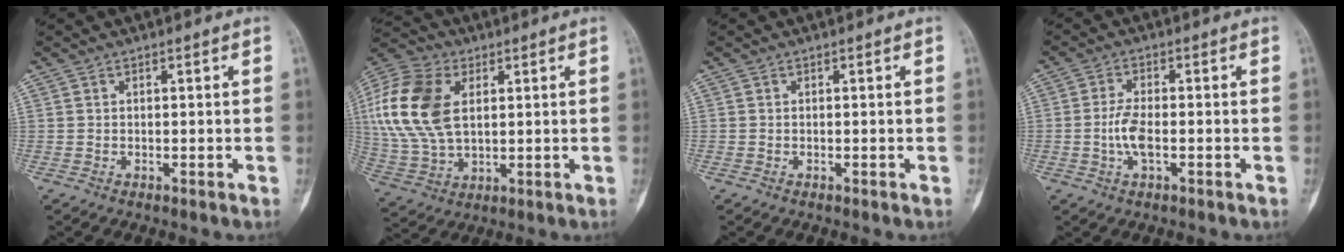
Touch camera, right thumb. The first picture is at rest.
{"total": 18.2, "force": [4.1, 11.5, 13.5], "torque": [-0.289, 0.004, 0.078]}
{"total": 0.0}
{"total": 4.6, "force": [-1.0, 1.9, 4.1], "torque": [-0.088, 0.010, -0.020]}